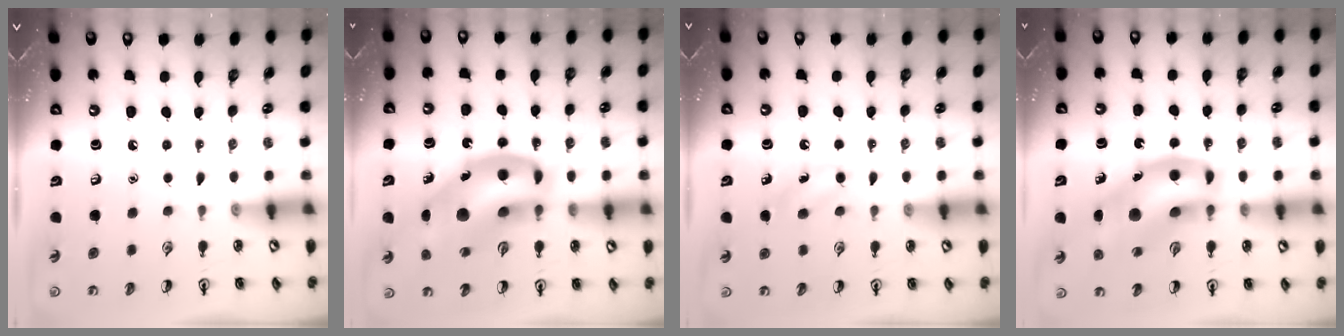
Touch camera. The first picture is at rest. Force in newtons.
{"total": 19.7, "press": 19.0, "slide": 5.0}
{"total": 6.3, "press": 6.0, "slide": 2.0}
{"total": 17.1, "press": 16.5, "slide": 4.5}